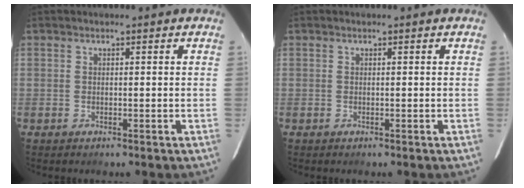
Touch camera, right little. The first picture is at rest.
{"total": 0.0}